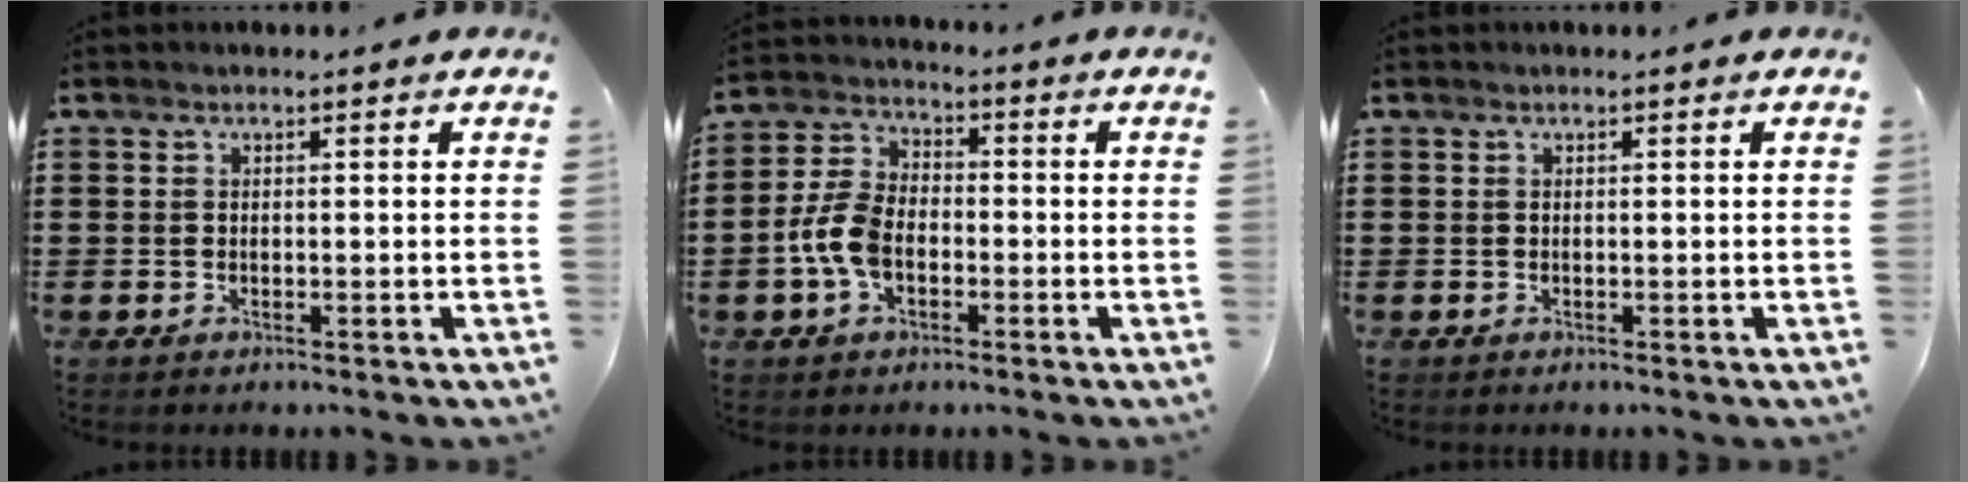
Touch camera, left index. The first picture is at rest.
{"total": 7.0, "force": [-2.0, 4.4, 5.0], "torque": [-0.135, 0.001, -0.048]}
{"total": 0.0}